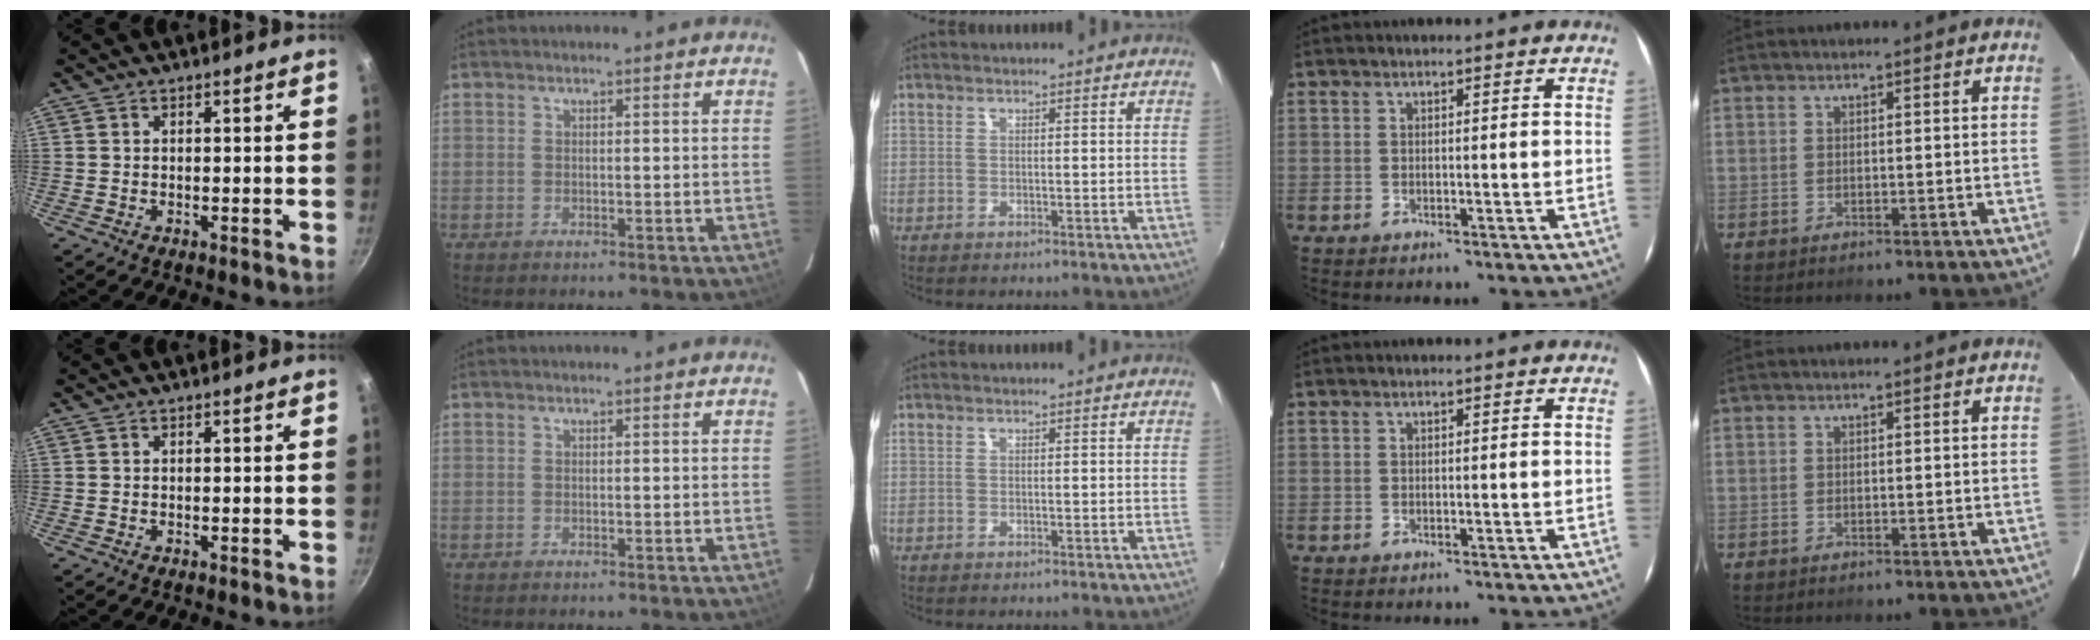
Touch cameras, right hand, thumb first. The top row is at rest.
{}